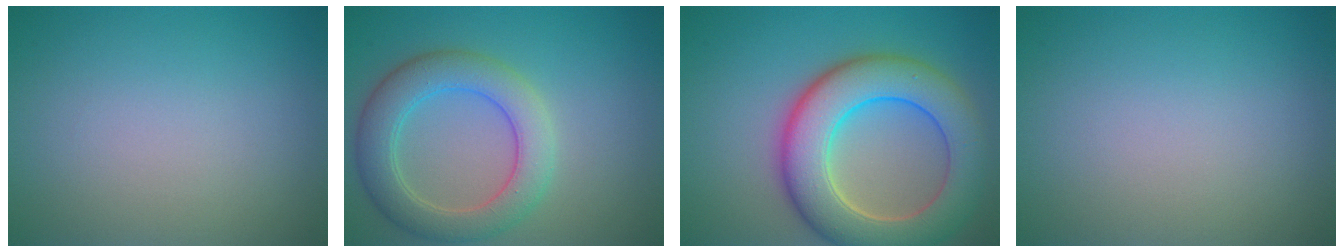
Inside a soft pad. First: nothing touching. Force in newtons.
{"total": 5.5, "press": 5.4, "slide": 0.3}
{"total": 9.5, "press": 9.5, "slide": 0.7}
{"total": 0.0}